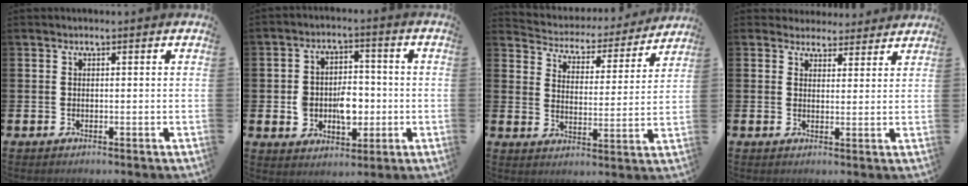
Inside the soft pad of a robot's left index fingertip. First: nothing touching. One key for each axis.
{"total": 6.0, "fx": -1.2, "fy": 4.4, "fz": 3.9, "tx": -0.065, "ty": 0.009, "tz": -0.027}
{"total": 4.2, "fx": 4.0, "fy": 1.5, "fz": 0.2, "tx": -0.026, "ty": -0.041, "tz": 0.060}
{"total": 3.6, "fx": 3.3, "fy": 1.4, "fz": -0.1, "tx": 0.003, "ty": -0.022, "tz": 0.057}